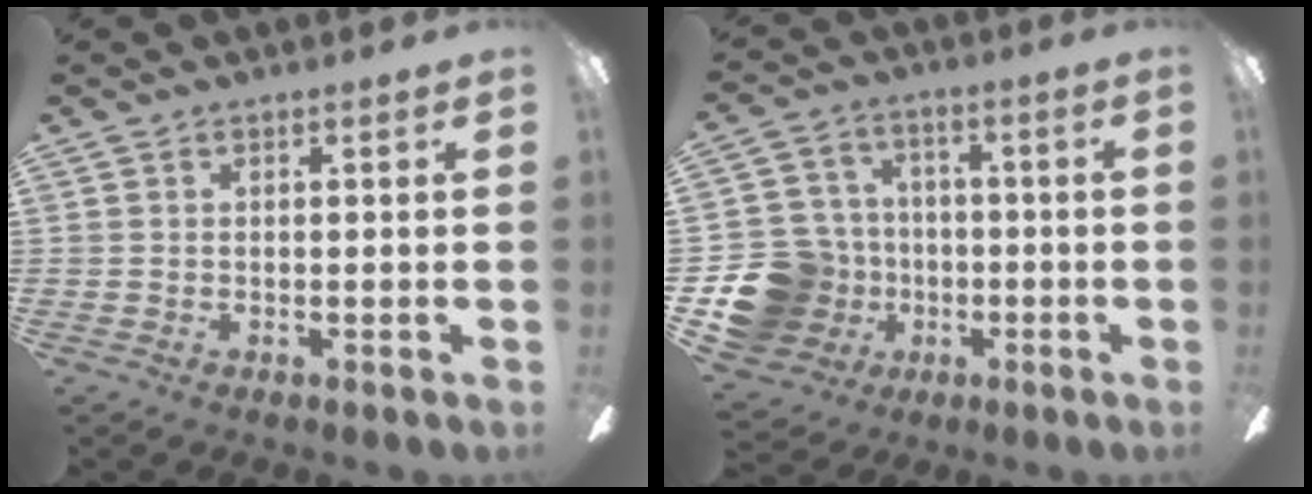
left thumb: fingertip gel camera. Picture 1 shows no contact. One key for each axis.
{"total": 16.5, "fx": -5.2, "fy": 14.5, "fz": 6.1, "tx": -0.126, "ty": 0.041, "tz": -0.077}